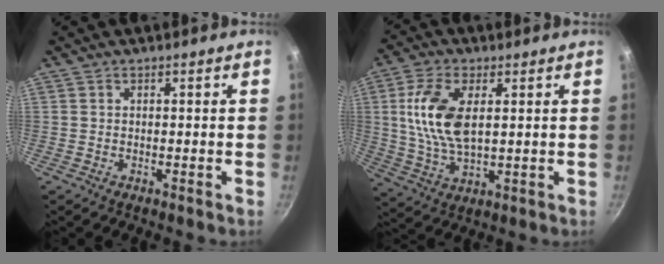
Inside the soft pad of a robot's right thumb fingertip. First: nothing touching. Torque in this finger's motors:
{"motor_torque": [0.45, 1.22, 1.69, 0.15, 0.48]}